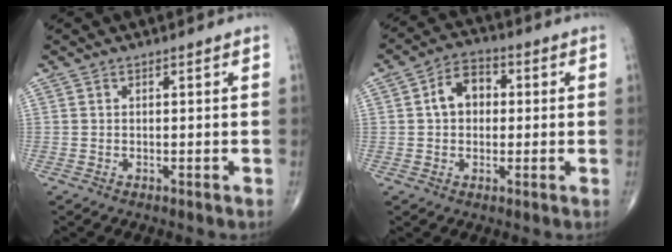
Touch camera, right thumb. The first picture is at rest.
{"total": 7.4, "force": [0.9, 5.4, 5.0], "torque": [-0.064, 0.019, 0.005]}